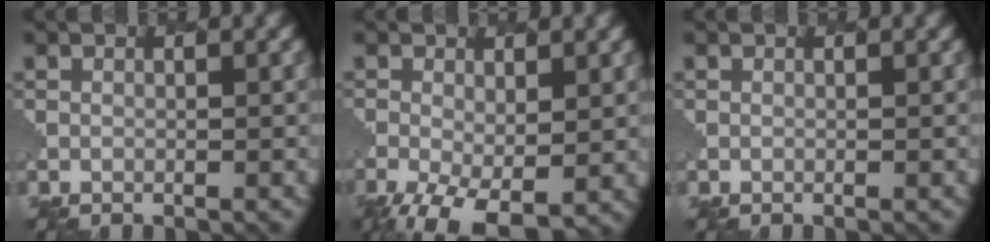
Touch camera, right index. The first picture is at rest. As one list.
[{"total": 5.9, "force": [-2.0, 2.9, 4.6], "torque": [-0.104, -0.021, -0.031]}, {"total": 0.0}]